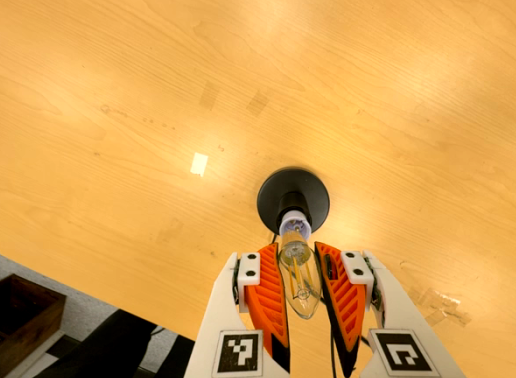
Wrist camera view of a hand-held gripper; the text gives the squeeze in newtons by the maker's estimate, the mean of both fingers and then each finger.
{"total": 19.5, "left": 20.6, "right": 18.3}